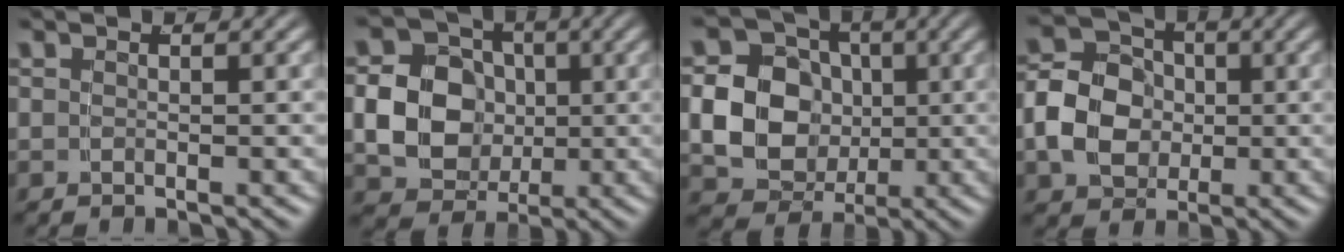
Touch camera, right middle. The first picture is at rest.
{"total": 12.4, "force": [0.2, 11.0, 5.7], "torque": [-0.114, -0.021, -0.002]}
{"total": 14.1, "force": [0.6, 12.5, 6.6], "torque": [-0.138, -0.027, 0.004]}
{"total": 8.8, "force": [-0.5, 7.5, 4.6], "torque": [-0.087, -0.008, -0.012]}